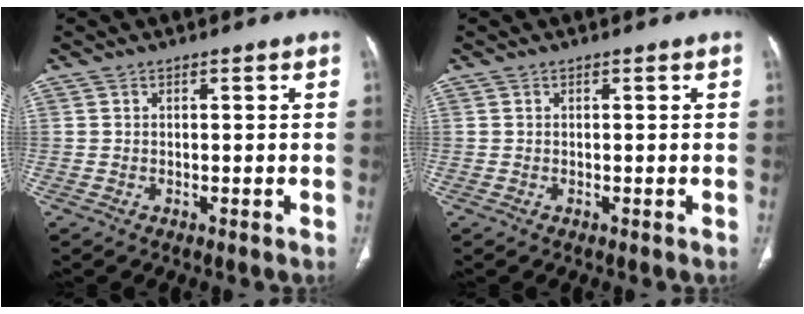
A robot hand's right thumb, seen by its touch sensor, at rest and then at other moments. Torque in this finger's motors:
{"motor_torque": [0.00, 0.00, 0.01, -0.01, 0.06]}